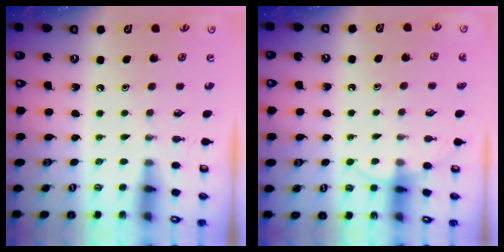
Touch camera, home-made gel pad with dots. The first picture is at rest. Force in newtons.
{"total": 5.4, "press": 5.4, "slide": 0.5}